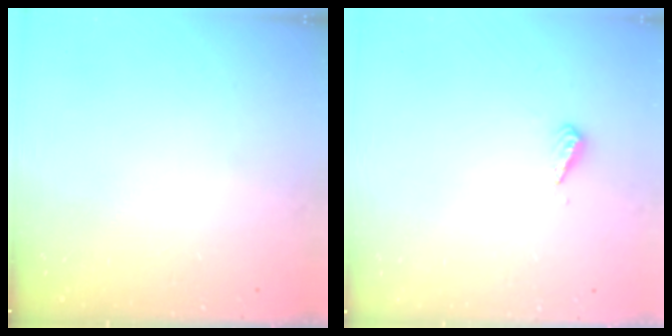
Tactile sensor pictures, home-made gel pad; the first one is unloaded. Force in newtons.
{"total": 2.8, "press": 2.8, "slide": 0.7}